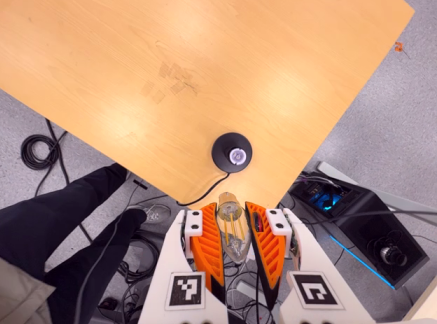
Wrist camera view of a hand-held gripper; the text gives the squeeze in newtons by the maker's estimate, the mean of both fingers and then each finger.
{"total": 22.7, "left": 24.5, "right": 20.9}